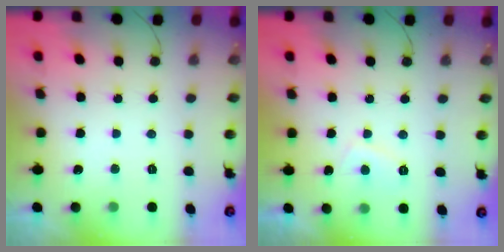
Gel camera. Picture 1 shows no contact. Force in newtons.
{"total": 2.9, "press": 2.8, "slide": 0.9}